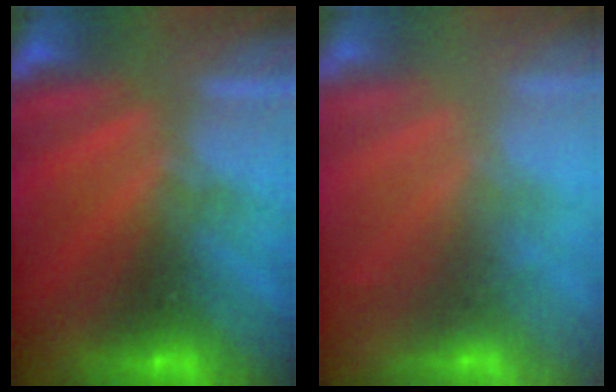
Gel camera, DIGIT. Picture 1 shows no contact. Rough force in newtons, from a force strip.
{"total": 7.3}